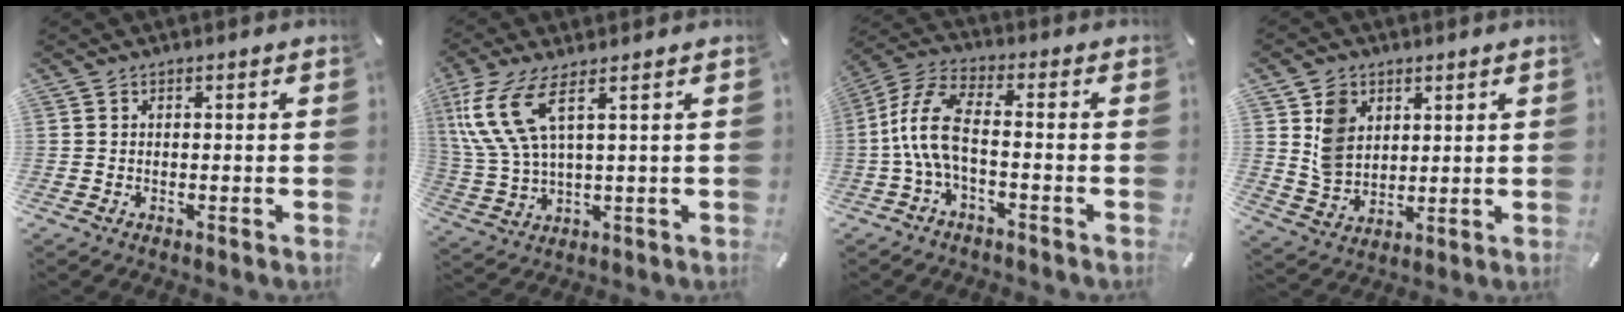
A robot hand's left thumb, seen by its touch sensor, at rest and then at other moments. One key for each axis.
{"total": 11.8, "fx": 5.3, "fy": 4.3, "fz": 9.7, "tx": -0.231, "ty": -0.015, "tz": 0.096}
{"total": 10.2, "fx": -1.8, "fy": 4.1, "fz": 9.2, "tx": -0.193, "ty": -0.004, "tz": -0.031}
{"total": 8.4, "fx": 3.4, "fy": 6.9, "fz": 3.4, "tx": -0.069, "ty": 0.005, "tz": 0.069}